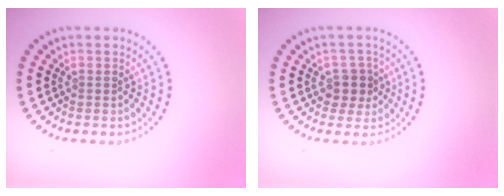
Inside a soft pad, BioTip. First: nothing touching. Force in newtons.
{"total": 2.5, "press": 2.2, "slide": 1.3}